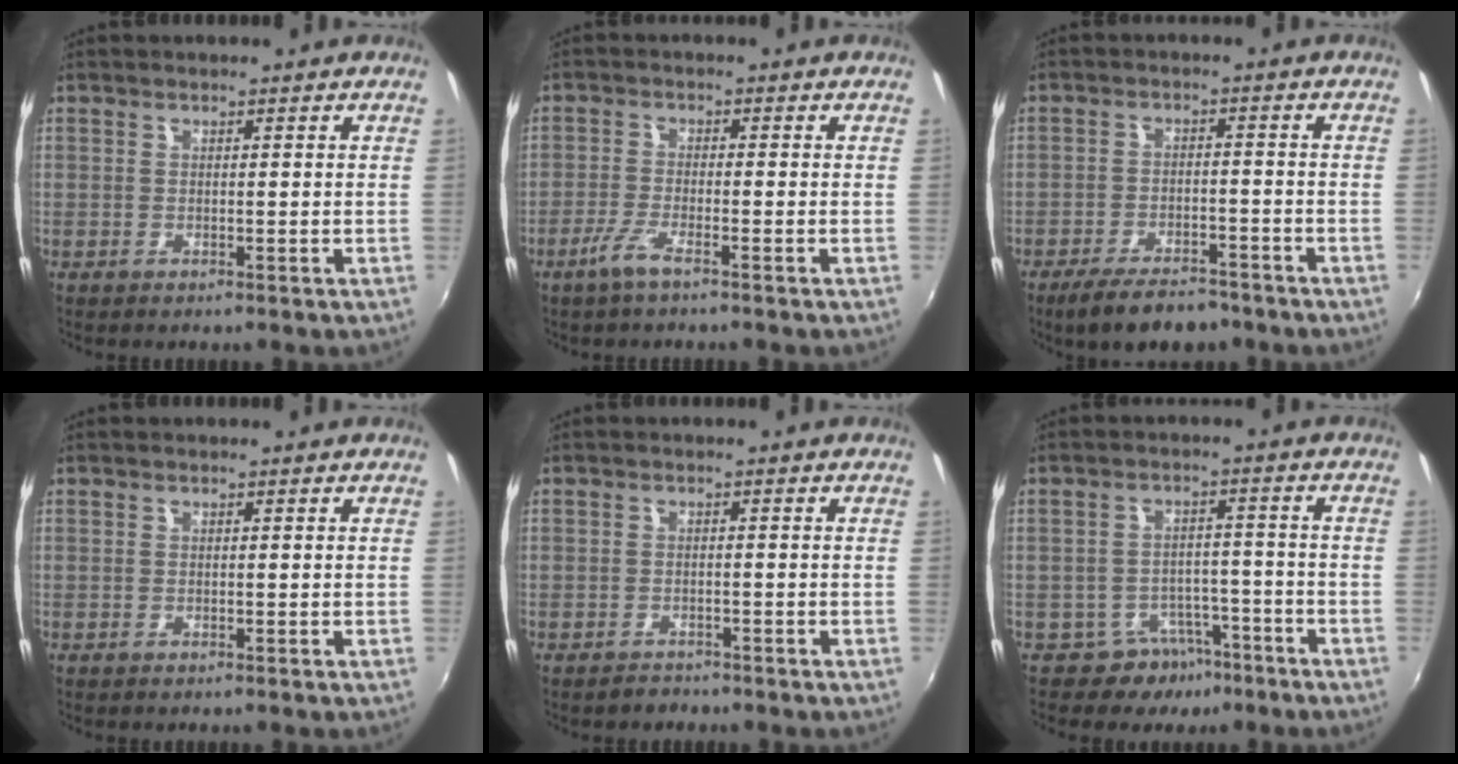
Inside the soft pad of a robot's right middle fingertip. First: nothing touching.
{"total": 3.8, "force": [-2.7, 0.3, 2.7], "torque": [-0.069, -0.007, -0.055]}
{"total": 9.3, "force": [-7.4, 3.5, 4.6], "torque": [-0.106, -0.007, -0.116]}
{"total": 0.0}
{"total": 1.8, "force": [-1.5, 1.1, -0.1], "torque": [-0.003, 0.003, -0.022]}
{"total": 6.6, "force": [-4.8, 4.5, 0.8], "torque": [-0.011, 0.026, -0.061]}